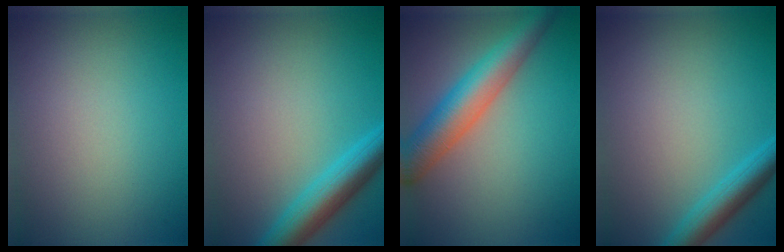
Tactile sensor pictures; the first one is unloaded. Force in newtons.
{"total": 5.3, "press": 5.3, "slide": 0.2}
{"total": 6.1, "press": 6.1, "slide": 0.2}
{"total": 3.6, "press": 3.6, "slide": 0.1}